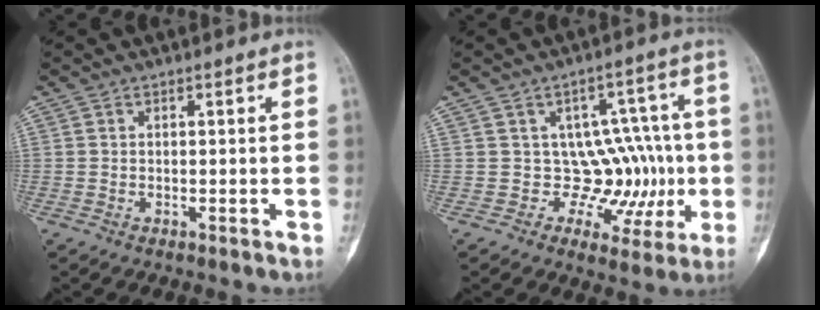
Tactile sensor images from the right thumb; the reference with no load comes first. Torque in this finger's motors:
{"motor_torque": [-0.88, 0.63, -0.08, 0.09, -0.06]}